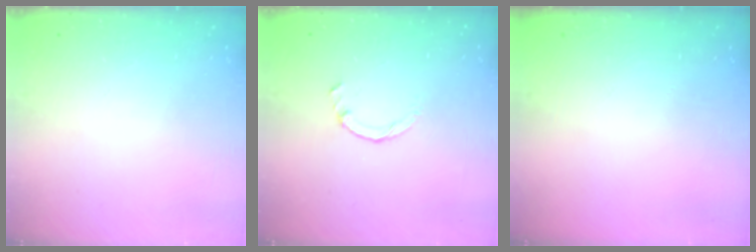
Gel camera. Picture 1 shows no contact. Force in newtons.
{"total": 0.0}
{"total": 0.0}